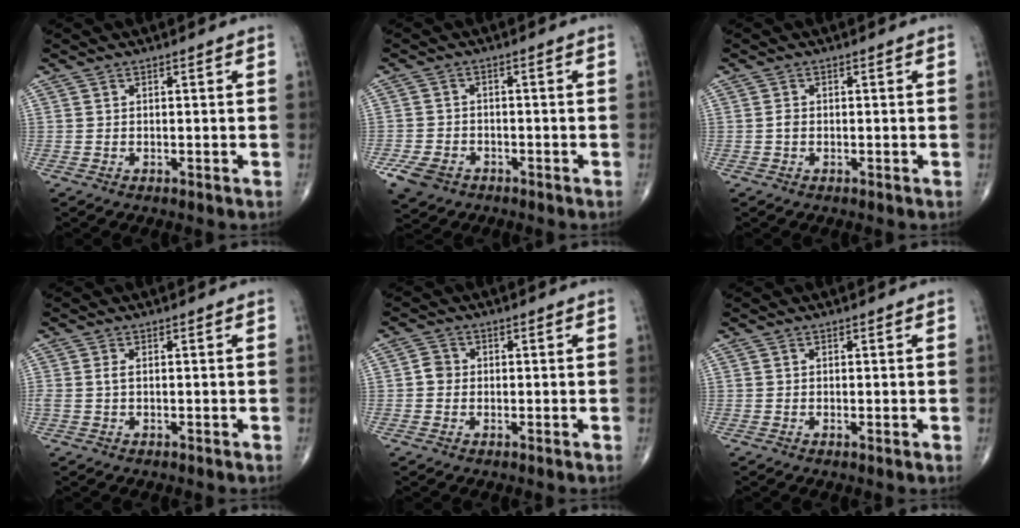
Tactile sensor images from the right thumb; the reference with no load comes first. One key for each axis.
{"total": 5.9, "fx": -3.3, "fy": 4.2, "fz": 2.5, "tx": -0.053, "ty": 0.012, "tz": -0.054}
{"total": 1.0, "fx": -0.3, "fy": 0.7, "fz": 0.6, "tx": -0.011, "ty": 0.001, "tz": -0.007}
{"total": 1.3, "fx": 0.1, "fy": 0.6, "fz": 1.1, "tx": -0.028, "ty": 0.000, "tz": 0.001}
{"total": 2.5, "fx": -0.2, "fy": 2.3, "fz": 1.0, "tx": -0.006, "ty": 0.006, "tz": -0.009}
{"total": 0.7, "fx": -0.1, "fy": 0.0, "fz": 0.7, "tx": -0.017, "ty": -0.004, "tz": -0.004}